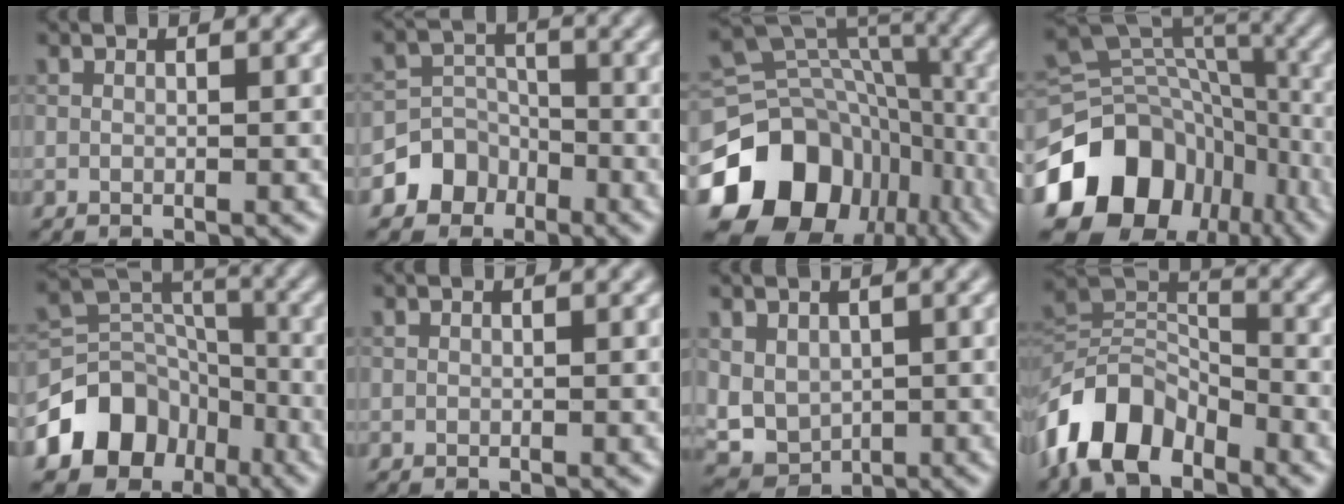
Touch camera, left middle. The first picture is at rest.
{"total": 4.3, "force": [-2.5, 3.5, 0.6], "torque": [0.015, 0.013, -0.060]}
{"total": 17.6, "force": [-8.4, 13.5, 7.5], "torque": [-0.160, -0.016, -0.125]}
{"total": 17.6, "force": [-8.9, 13.6, 6.9], "torque": [-0.151, -0.015, -0.133]}
{"total": 8.4, "force": [-4.6, 6.3, 3.2], "torque": [-0.051, 0.003, -0.090]}
{"total": 0.0}
{"total": 4.5, "force": [0.5, 3.6, 2.7], "torque": [-0.053, -0.007, 0.027]}
{"total": 8.3, "force": [-5.3, 4.5, 4.6], "torque": [-0.084, 0.006, -0.111]}